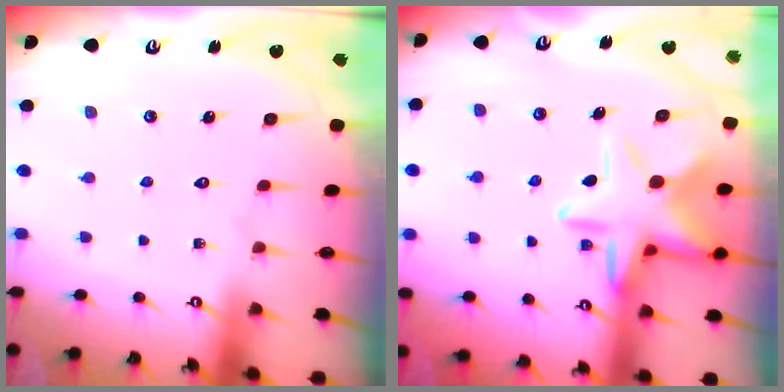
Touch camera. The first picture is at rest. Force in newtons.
{"total": 15.3, "press": 15.2, "slide": 1.4}